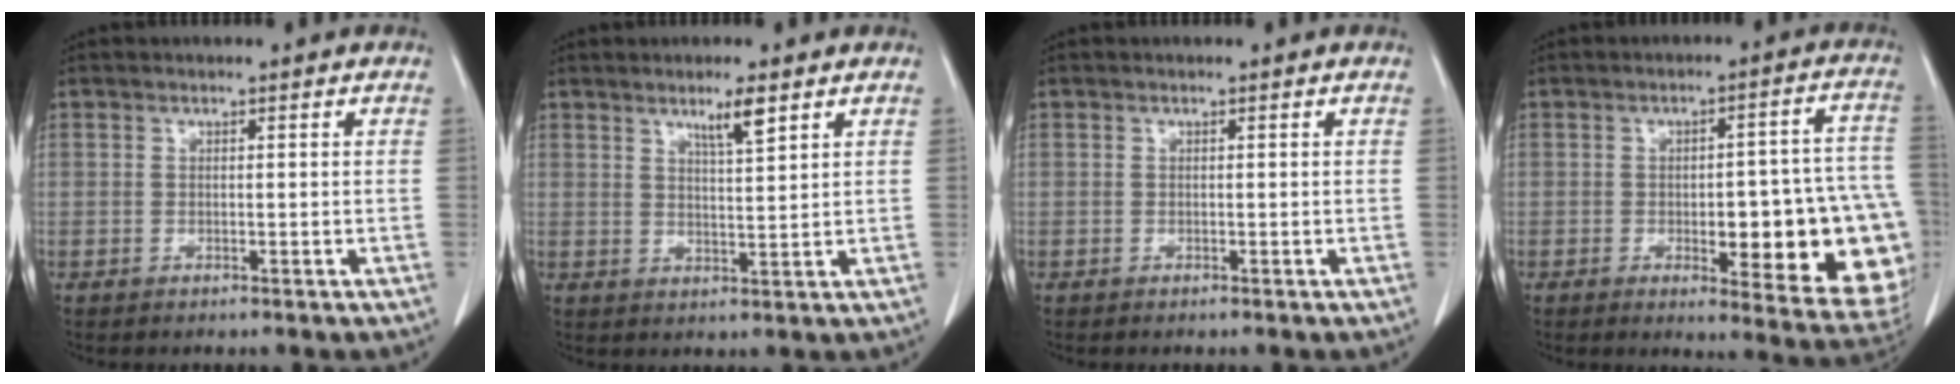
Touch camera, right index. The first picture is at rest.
{"total": 4.0, "force": [2.6, 0.1, 3.0], "torque": [-0.054, -0.005, 0.047]}
{"total": 0.0}
{"total": 20.1, "force": [-4.1, 5.5, 18.9], "torque": [-0.144, 0.026, -0.028]}